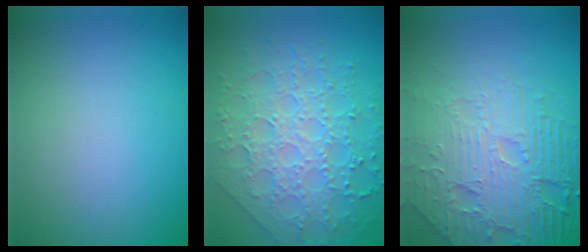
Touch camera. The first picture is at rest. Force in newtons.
{"total": 8.5, "press": 6.1, "slide": 5.9}
{"total": 8.8, "press": 6.3, "slide": 6.2}